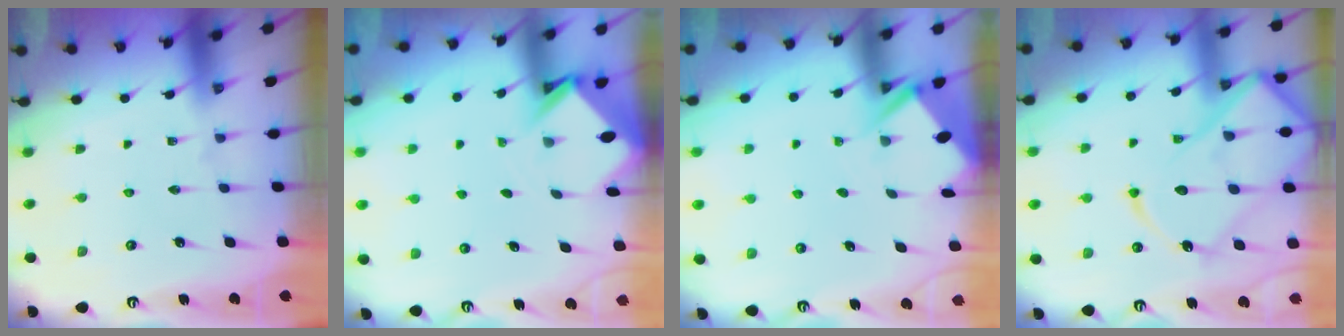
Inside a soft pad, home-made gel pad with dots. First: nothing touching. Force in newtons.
{"total": 3.1, "press": 3.0, "slide": 0.2}
{"total": 2.9, "press": 2.9, "slide": 0.3}
{"total": 18.8, "press": 18.7, "slide": 1.7}